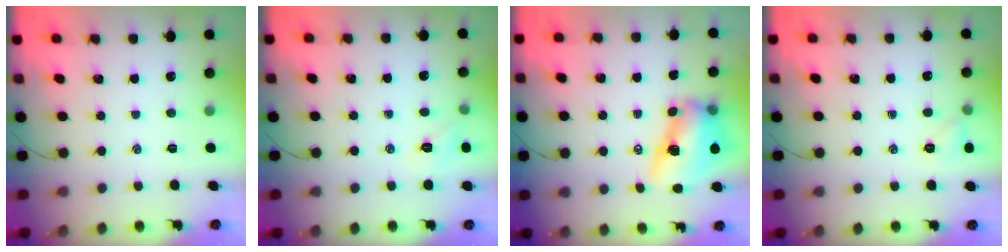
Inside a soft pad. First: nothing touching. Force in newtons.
{"total": 5.5, "press": 5.3, "slide": 1.5}
{"total": 12.4, "press": 12.1, "slide": 2.6}
{"total": 5.4, "press": 5.1, "slide": 1.5}